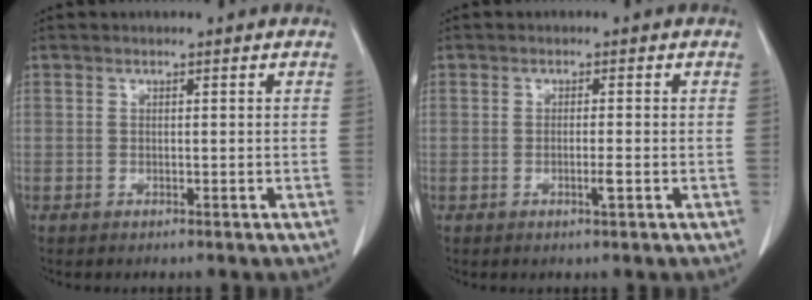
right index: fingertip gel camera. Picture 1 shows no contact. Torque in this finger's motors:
{"motor_torque": [0.19, 0.12, 0.04, 0.00]}